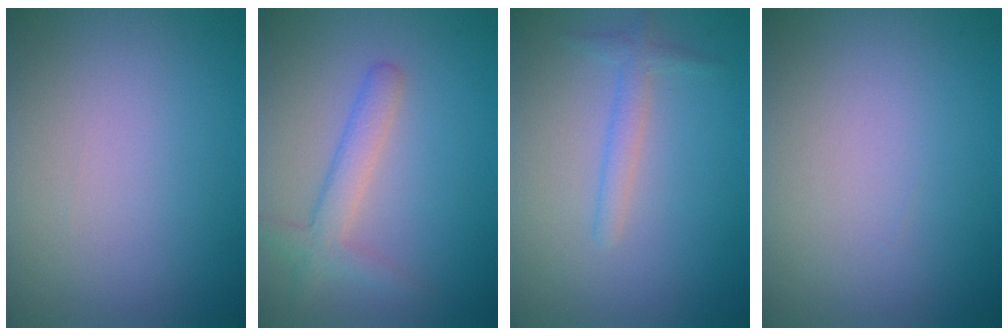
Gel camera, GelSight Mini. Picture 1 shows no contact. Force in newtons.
{"total": 2.8, "press": 2.8, "slide": 0.1}
{"total": 1.6, "press": 1.6, "slide": 0.1}
{"total": 0.0}